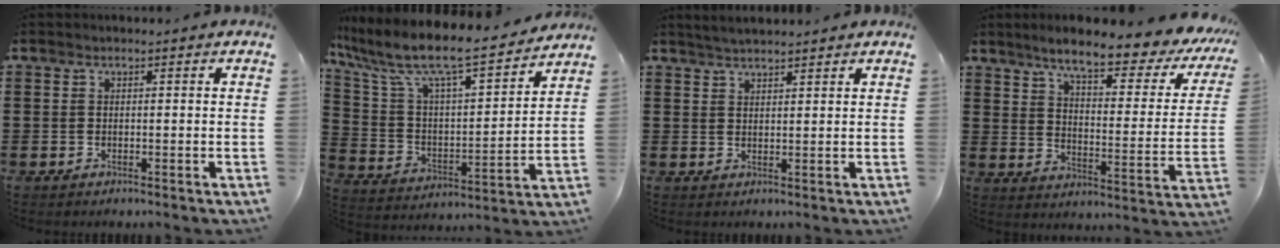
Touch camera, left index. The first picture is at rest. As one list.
[{"total": 9.0, "force": [7.6, 1.1, 4.6], "torque": [-0.126, -0.061, 0.120]}, {"total": 2.3, "force": [2.2, 0.0, 0.5], "torque": [-0.015, 0.001, 0.042]}, {"total": 8.7, "force": [7.0, 0.5, 5.2], "torque": [-0.113, -0.042, 0.109]}]